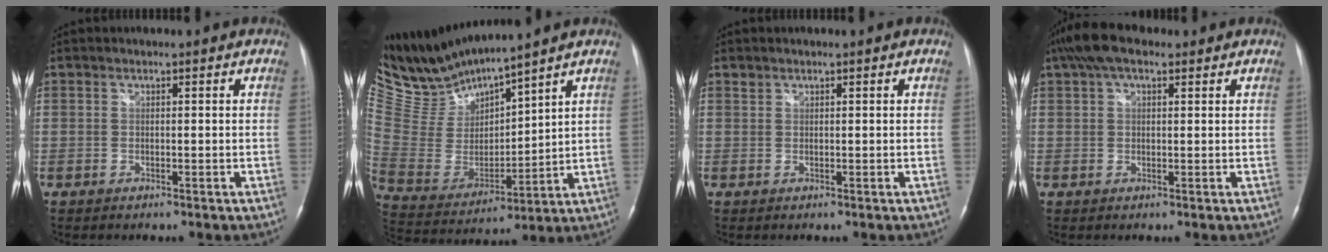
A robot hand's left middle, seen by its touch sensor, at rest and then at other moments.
{"total": 10.5, "force": [10.4, 0.0, 1.8], "torque": [-0.065, -0.009, 0.230]}
{"total": 0.6, "force": [0.6, 0.2, 0.0], "torque": [-0.002, 0.005, 0.011]}
{"total": 6.0, "force": [3.7, 2.7, 3.9], "torque": [-0.079, 0.032, 0.066]}